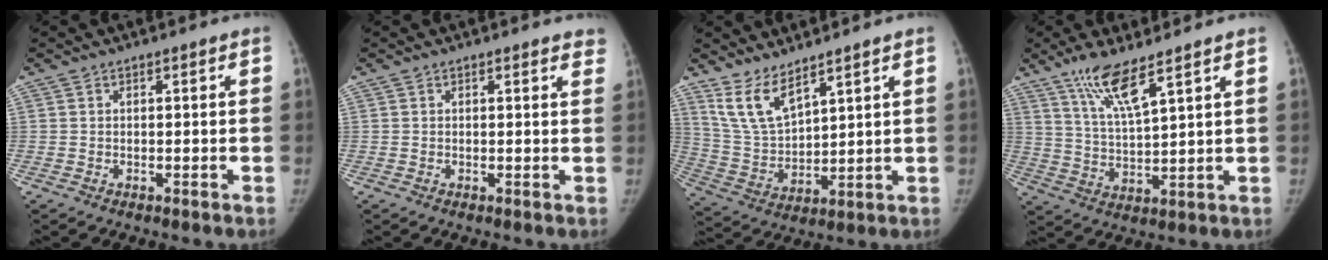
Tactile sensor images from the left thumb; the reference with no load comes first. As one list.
[{"total": 2.8, "force": [2.4, 0.9, 0.9], "torque": [0.010, -0.007, 0.012]}, {"total": 8.8, "force": [6.7, 2.6, 5.0], "torque": [-0.095, -0.046, 0.155]}, {"total": 8.7, "force": [6.0, 1.0, 6.3], "torque": [-0.124, -0.035, 0.124]}]